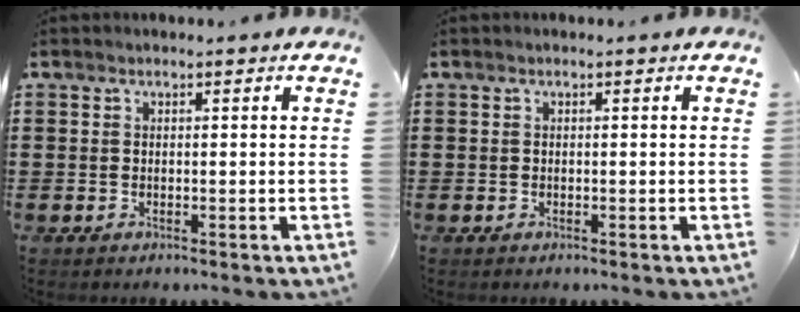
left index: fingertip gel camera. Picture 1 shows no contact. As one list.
[{"total": 0.0}]